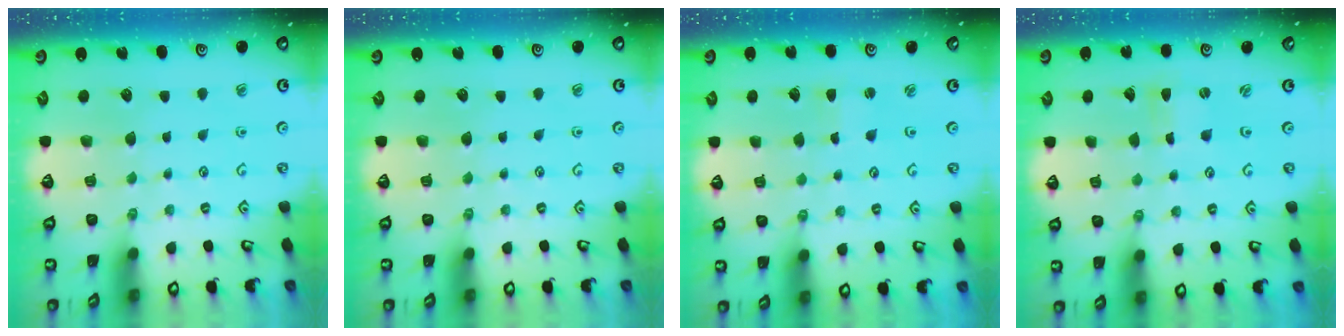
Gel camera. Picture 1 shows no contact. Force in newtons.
{"total": 0.0}
{"total": 2.1, "press": 2.0, "slide": 0.3}
{"total": 0.0}